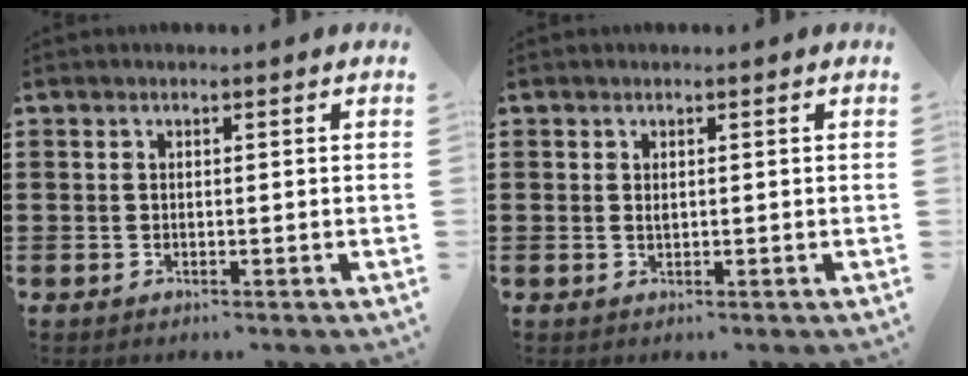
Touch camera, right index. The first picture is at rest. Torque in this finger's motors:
{"motor_torque": [1.01, 1.12, 0.04, -0.05]}